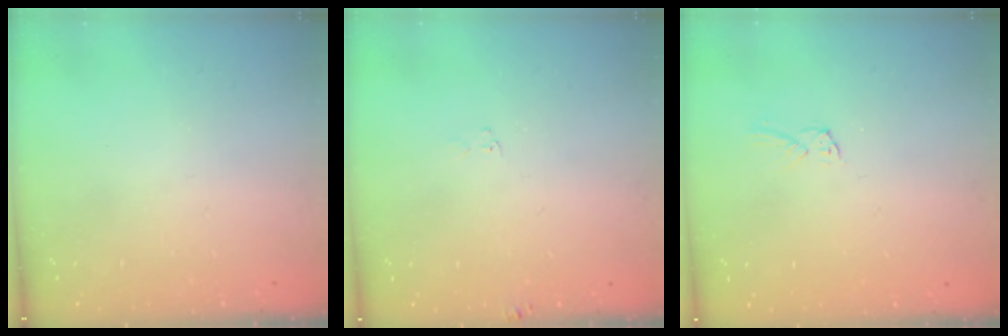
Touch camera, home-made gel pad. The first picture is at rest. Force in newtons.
{"total": 4.0, "press": 4.0, "slide": 0.4}
{"total": 1.8, "press": 1.7, "slide": 0.1}